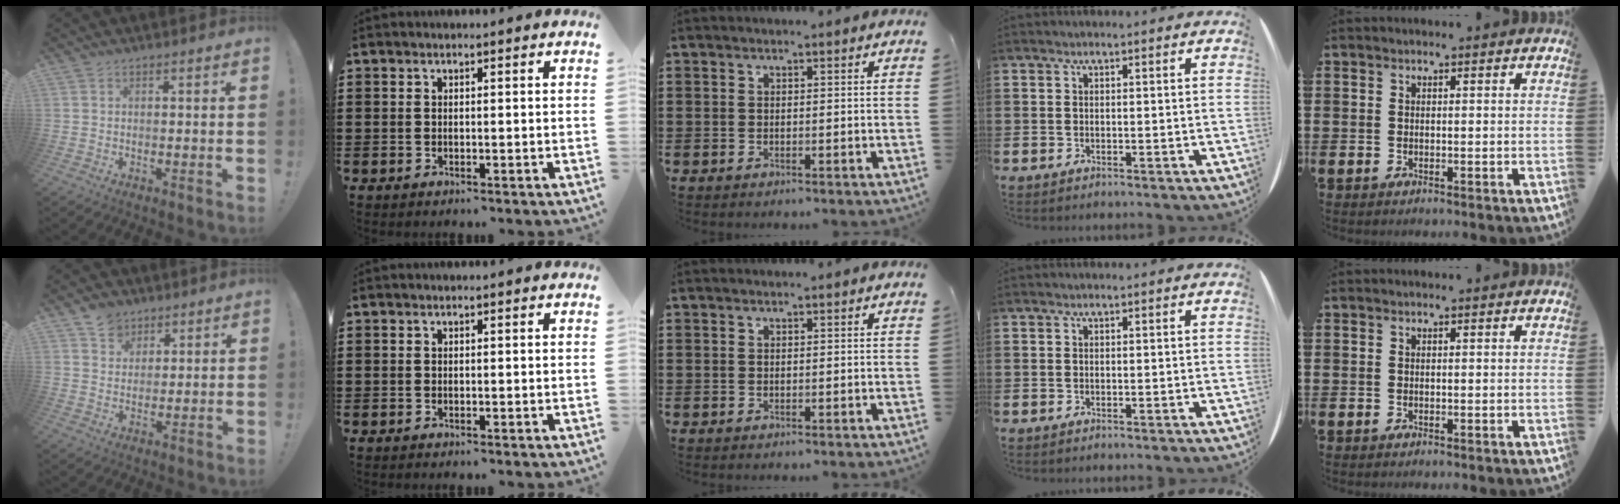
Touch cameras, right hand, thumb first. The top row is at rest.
{"thumb": {"total": 6.0, "force": [4.1, 4.4, 0.8], "torque": [-0.001, -0.029, 0.076]}}